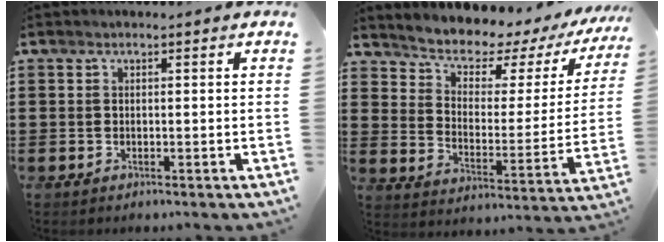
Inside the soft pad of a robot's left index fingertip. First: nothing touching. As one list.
[{"total": 5.0, "force": [4.5, 1.7, 1.2], "torque": [-0.046, -0.043, 0.069]}]